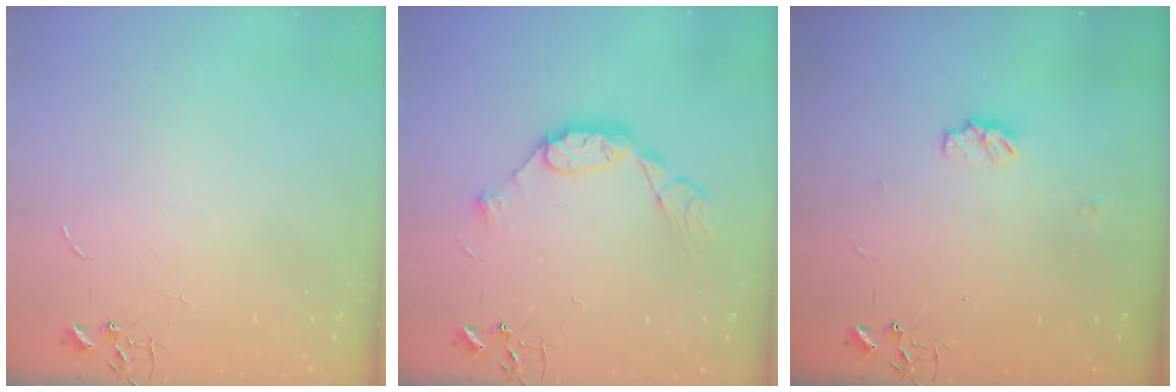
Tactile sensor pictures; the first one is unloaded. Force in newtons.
{"total": 11.0, "press": 11.0, "slide": 0.9}
{"total": 5.0, "press": 5.0, "slide": 0.6}